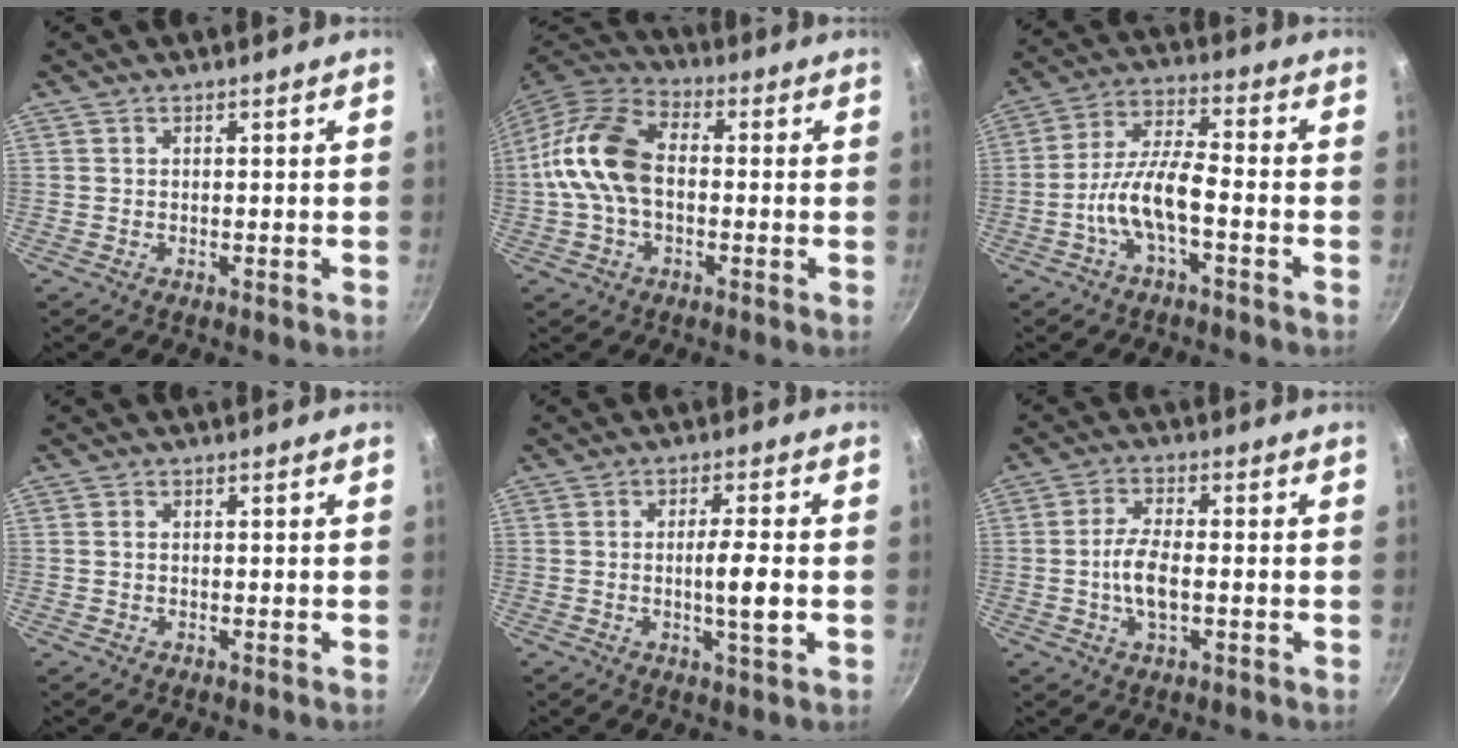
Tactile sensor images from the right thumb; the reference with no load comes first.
{"total": 13.9, "force": [-0.6, 9.0, 10.6], "torque": [-0.186, 0.038, -0.028]}
{"total": 9.7, "force": [-3.5, 3.3, 8.4], "torque": [-0.163, 0.039, -0.076]}
{"total": 0.7, "force": [-0.1, 0.5, 0.4], "torque": [-0.007, 0.004, -0.002]}
{"total": 6.1, "force": [-0.8, 0.8, 6.0], "torque": [-0.108, 0.004, -0.016]}
{"total": 6.6, "force": [-1.0, 2.7, 5.9], "torque": [-0.118, 0.010, -0.025]}